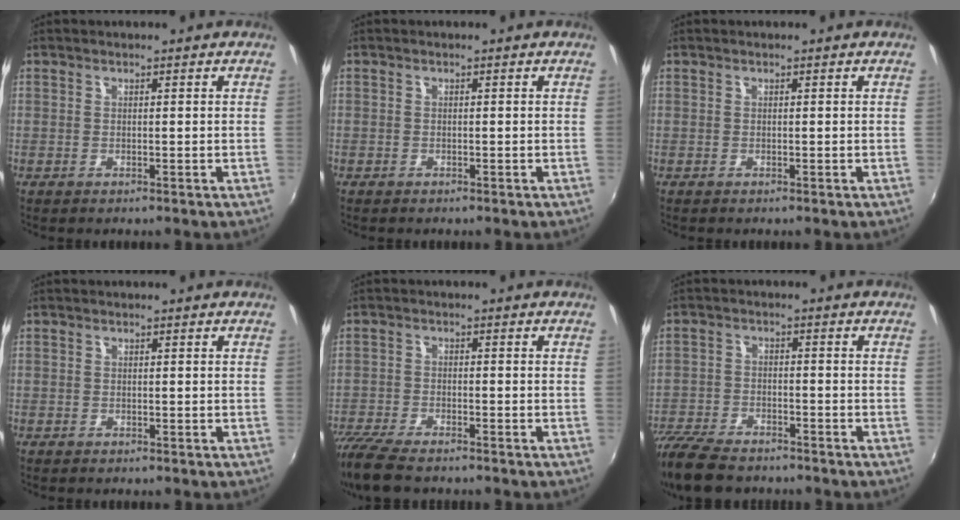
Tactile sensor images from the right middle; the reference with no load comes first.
{"total": 1.0, "force": [-0.6, 0.8, -0.1], "torque": [-0.004, 0.005, -0.007]}
{"total": 0.0}
{"total": 0.7, "force": [-0.5, 0.5, -0.1], "torque": [-0.003, 0.003, -0.008]}
{"total": 10.8, "force": [-9.1, 2.5, 5.2], "torque": [-0.138, -0.037, -0.169]}
{"total": 13.4, "force": [-11.0, 4.8, 5.8], "torque": [-0.154, -0.024, -0.203]}